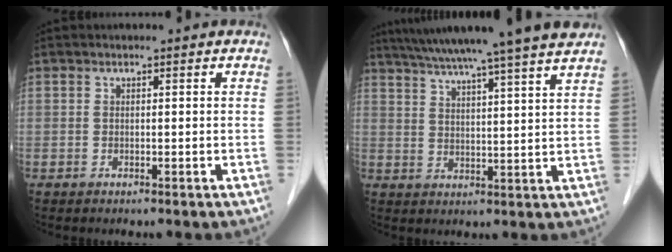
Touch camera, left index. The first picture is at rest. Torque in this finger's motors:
{"motor_torque": [1.04, -1.10, 0.71, 0.21]}